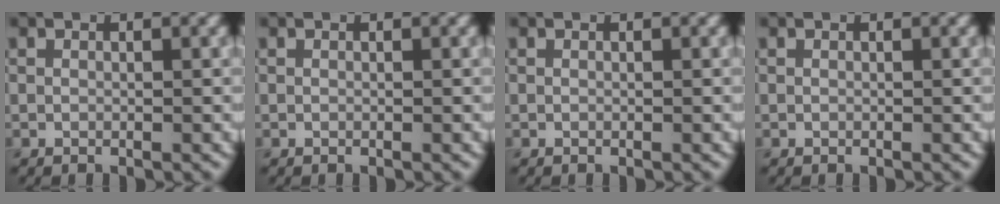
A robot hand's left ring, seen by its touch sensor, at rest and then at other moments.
{"total": 0.0}
{"total": 0.0}
{"total": 0.0}